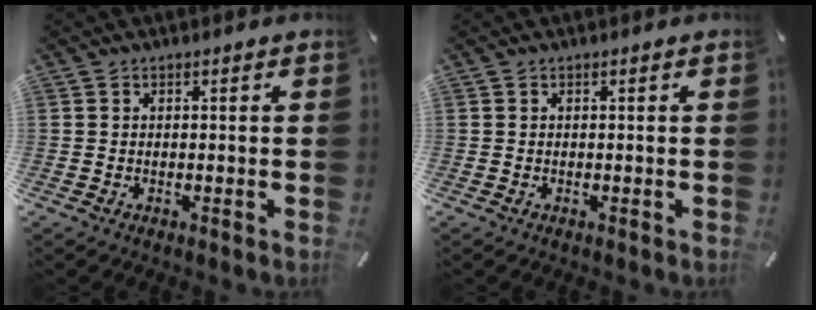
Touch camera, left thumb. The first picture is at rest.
{"total": 0.0}